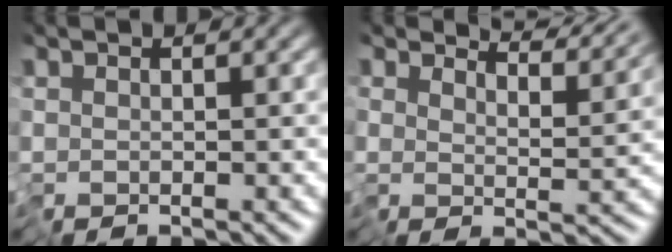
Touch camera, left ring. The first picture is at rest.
{"total": 5.5, "force": [5.4, -0.1, 1.0], "torque": [-0.013, 0.009, 0.075]}